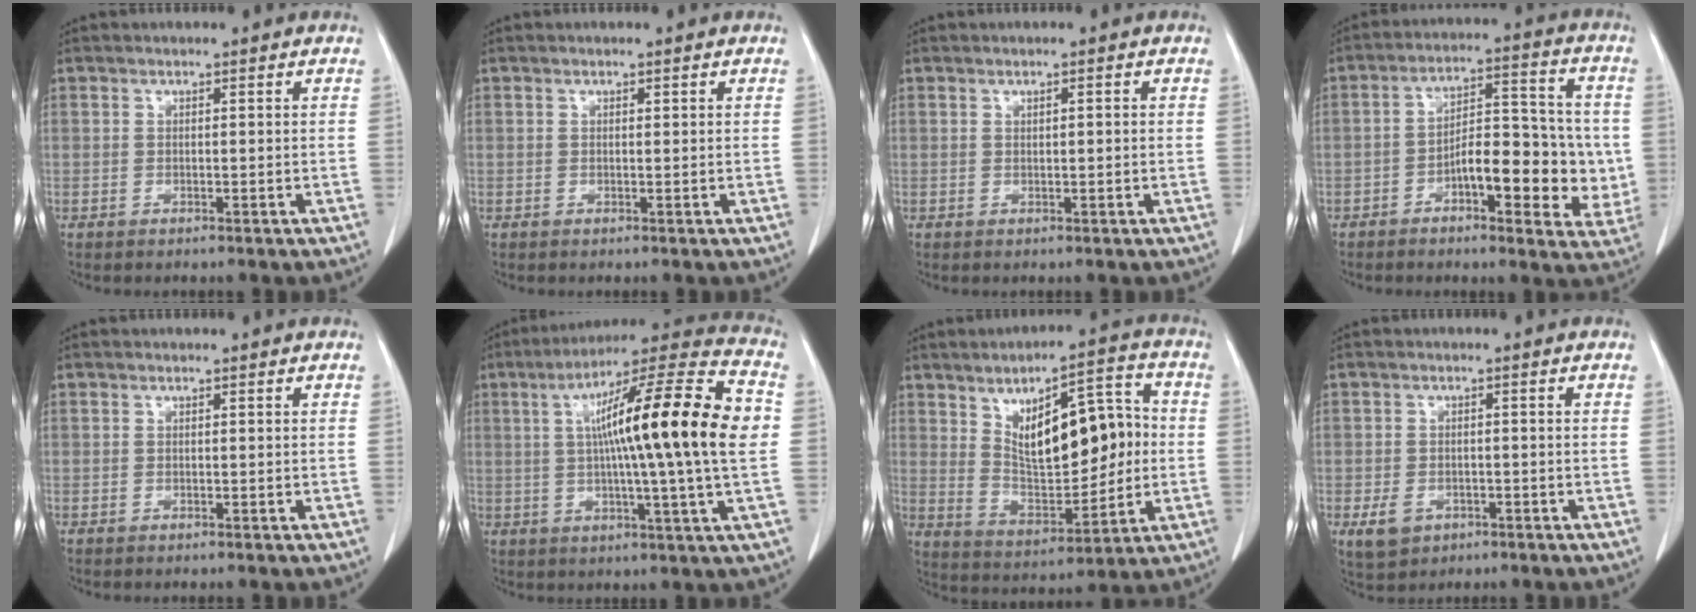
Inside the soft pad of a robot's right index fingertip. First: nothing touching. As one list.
[{"total": 0.0}, {"total": 0.8, "force": [0.2, 0.1, 0.8], "torque": [-0.018, 0.001, 0.004]}, {"total": 13.0, "force": [-3.1, 5.3, 11.5], "torque": [-0.154, 0.027, -0.043]}, {"total": 0.0}, {"total": 21.8, "force": [2.2, 0.1, 21.7], "torque": [-0.328, 0.021, 0.018]}, {"total": 15.4, "force": [2.5, 6.3, 13.9], "torque": [-0.214, 0.025, 0.052]}, {"total": 3.9, "force": [-1.8, 3.0, 1.8], "torque": [-0.033, 0.000, -0.017]}]